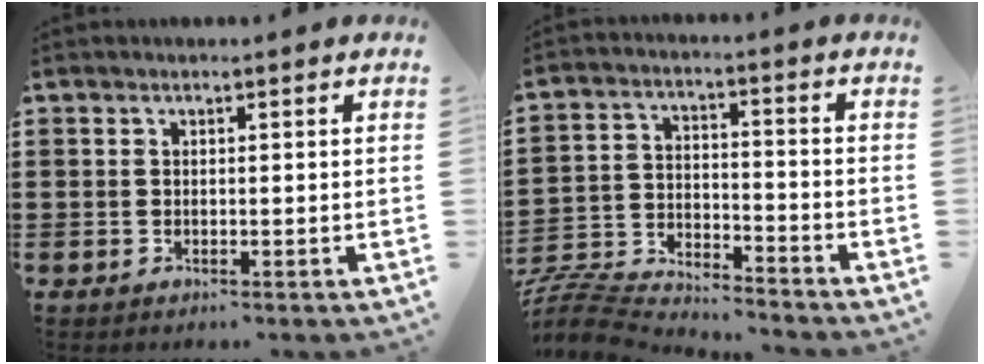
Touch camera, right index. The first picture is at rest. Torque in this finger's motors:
{"motor_torque": [-1.11, 1.03, -0.95, -0.21]}